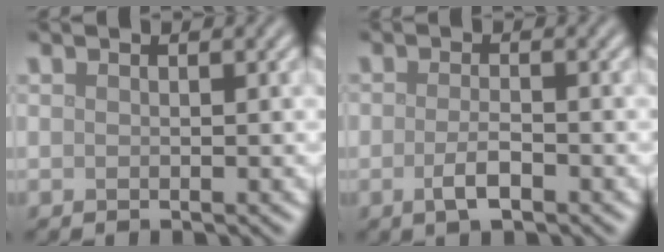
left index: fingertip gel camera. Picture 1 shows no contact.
{"total": 2.2, "force": [-1.1, 0.7, 1.8], "torque": [-0.039, -0.002, -0.022]}